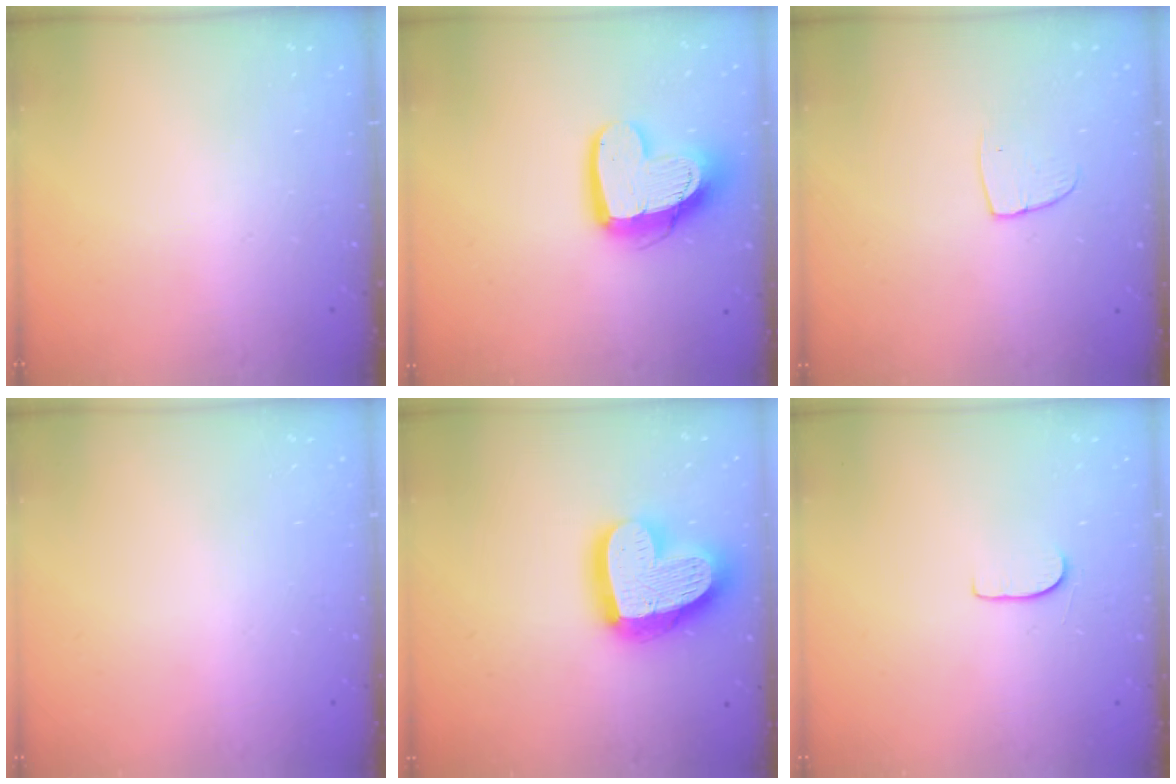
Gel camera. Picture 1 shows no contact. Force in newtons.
{"total": 15.0, "press": 14.9, "slide": 1.3}
{"total": 6.4, "press": 6.4, "slide": 0.3}
{"total": 0.0}
{"total": 24.3, "press": 24.2, "slide": 2.4}
{"total": 4.5, "press": 4.5, "slide": 0.4}